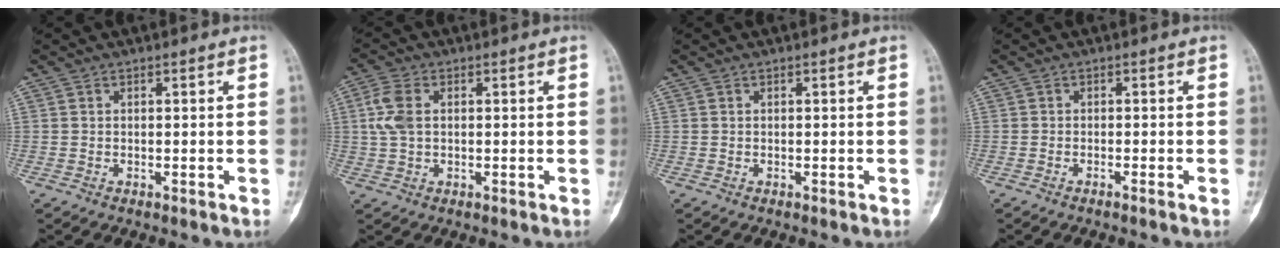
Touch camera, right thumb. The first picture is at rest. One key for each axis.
{"total": 5.4, "fx": 0.9, "fy": 3.5, "fz": 4.0, "tx": -0.098, "ty": 0.014, "tz": 0.015}
{"total": 0.0}
{"total": 1.1, "fx": -0.7, "fy": -0.4, "fz": 0.7, "tx": -0.013, "ty": 0.006, "tz": -0.012}